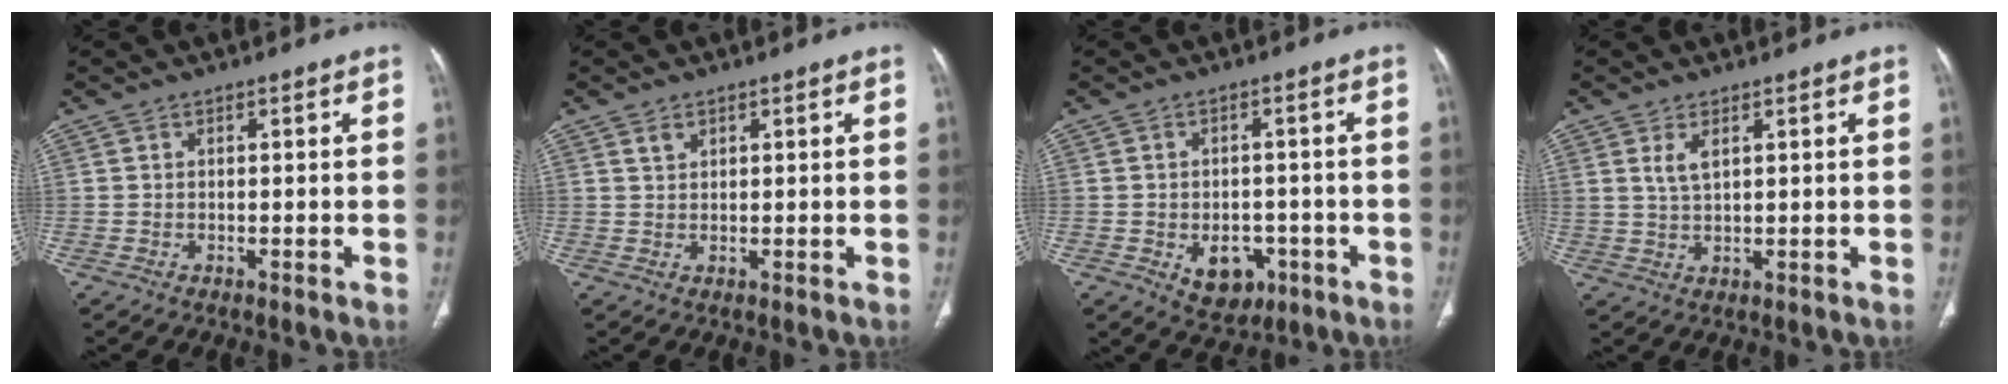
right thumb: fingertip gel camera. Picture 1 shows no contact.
{"total": 1.5, "force": [1.0, 0.9, 0.7], "torque": [-0.007, -0.003, 0.020]}
{"total": 7.1, "force": [-2.6, 5.1, 4.2], "torque": [-0.033, 0.013, -0.023]}
{"total": 3.3, "force": [1.6, 1.3, 2.6], "torque": [-0.052, -0.008, 0.039]}